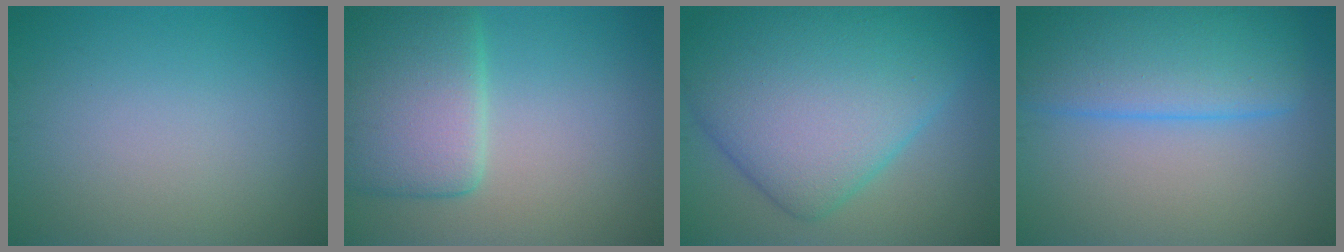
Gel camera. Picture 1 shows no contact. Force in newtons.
{"total": 7.3, "press": 7.3, "slide": 0.4}
{"total": 12.4, "press": 12.4, "slide": 0.2}
{"total": 7.6, "press": 7.6, "slide": 0.4}